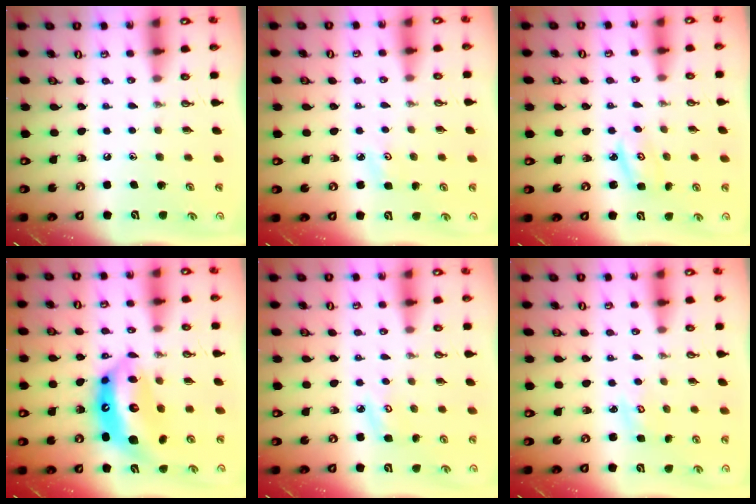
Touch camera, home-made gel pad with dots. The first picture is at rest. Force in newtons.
{"total": 2.8, "press": 2.8, "slide": 0.4}
{"total": 2.4, "press": 2.4, "slide": 0.2}
{"total": 16.1, "press": 16.1, "slide": 1.4}
{"total": 5.4, "press": 5.4, "slide": 0.5}
{"total": 2.3, "press": 2.3, "slide": 0.2}